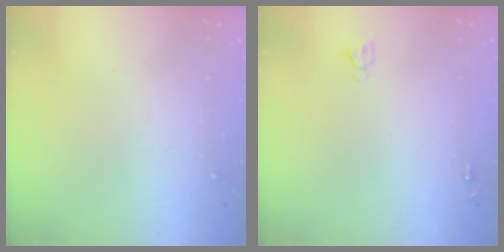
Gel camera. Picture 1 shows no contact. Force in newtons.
{"total": 2.7, "press": 2.7, "slide": 0.0}